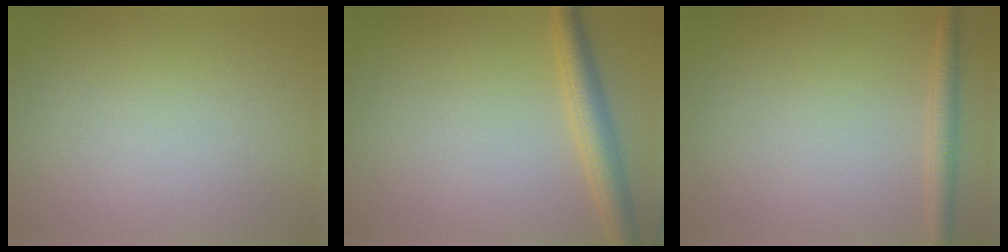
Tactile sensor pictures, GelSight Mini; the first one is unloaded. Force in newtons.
{"total": 3.4, "press": 3.4, "slide": 0.2}
{"total": 1.8, "press": 1.8, "slide": 0.1}